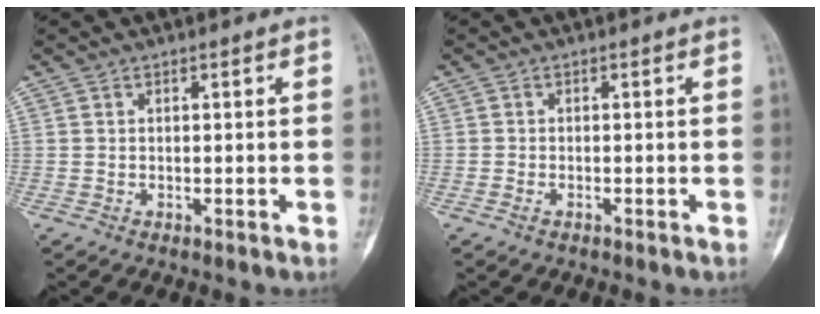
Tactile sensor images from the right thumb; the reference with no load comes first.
{"total": 0.8, "force": [-0.5, 0.3, 0.5], "torque": [-0.013, 0.002, -0.009]}